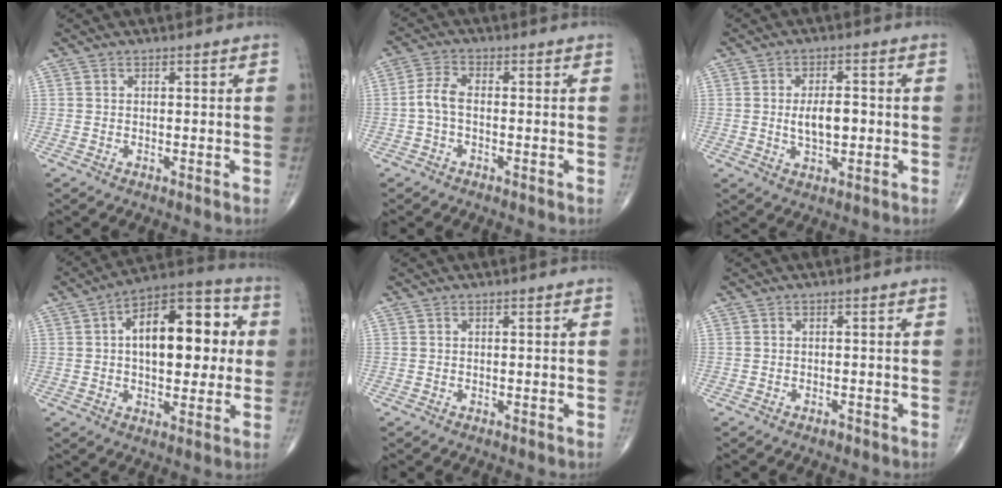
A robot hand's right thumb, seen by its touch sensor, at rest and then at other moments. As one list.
[{"total": 4.0, "force": [-0.7, 2.1, 3.4], "torque": [-0.076, 0.013, -0.021]}, {"total": 6.5, "force": [-0.3, 3.2, 5.6], "torque": [-0.091, 0.002, -0.003]}, {"total": 18.8, "force": [2.6, 9.9, 15.8], "torque": [-0.198, 0.025, 0.031]}, {"total": 0.0}, {"total": 0.8, "force": [-0.6, 0.4, 0.3], "torque": [-0.006, 0.001, -0.010]}]